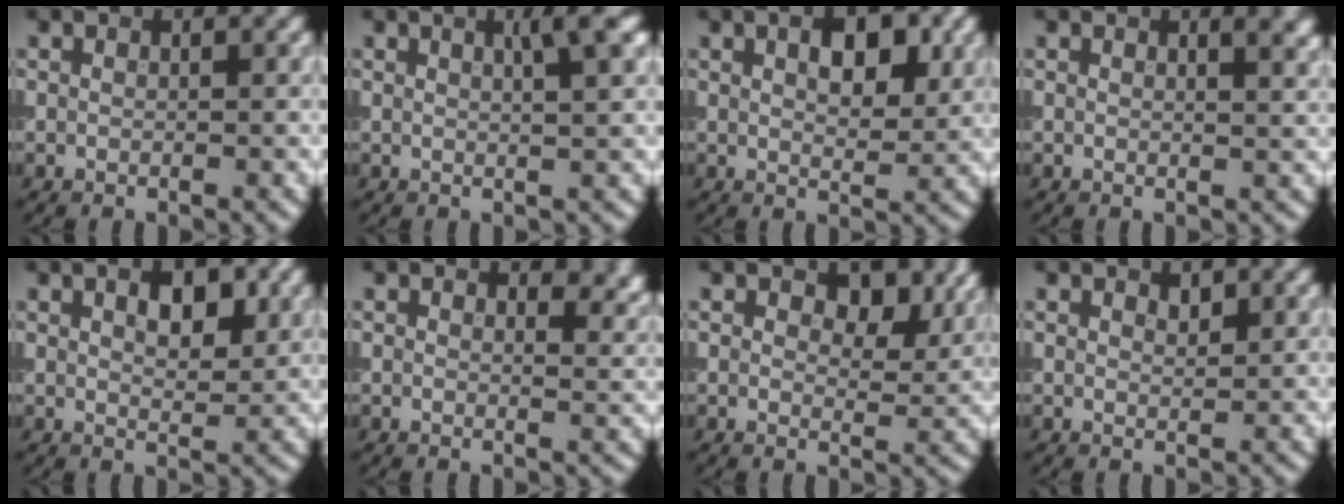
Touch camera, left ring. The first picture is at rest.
{"total": 2.8, "force": [1.2, 0.4, 2.5], "torque": [-0.027, 0.005, 0.017]}
{"total": 4.4, "force": [1.6, 2.1, 3.5], "torque": [-0.049, 0.004, 0.026]}
{"total": 2.5, "force": [1.4, 1.0, 1.8], "torque": [-0.005, 0.004, 0.019]}
{"total": 3.3, "force": [1.4, 1.5, 2.6], "torque": [-0.038, 0.004, 0.024]}
{"total": 2.5, "force": [1.5, 1.2, 1.5], "torque": [-0.018, -0.006, 0.019]}
{"total": 4.6, "force": [2.2, 2.7, 3.1], "torque": [-0.045, -0.007, 0.027]}
{"total": 0.8, "force": [0.7, 0.3, 0.4], "torque": [-0.006, -0.003, 0.012]}